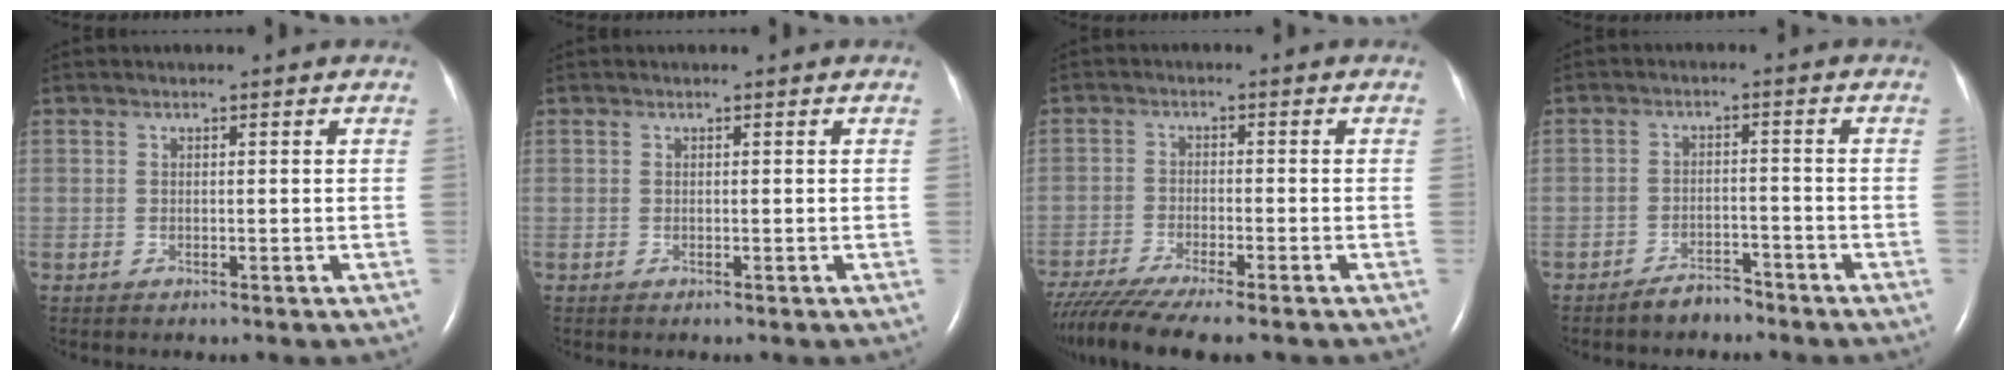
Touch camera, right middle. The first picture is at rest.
{"total": 0.0}
{"total": 11.8, "force": [-9.9, 0.7, 6.3], "torque": [-0.100, -0.025, -0.157]}
{"total": 3.4, "force": [-3.1, 1.2, 1.0], "torque": [-0.022, 0.001, -0.051]}